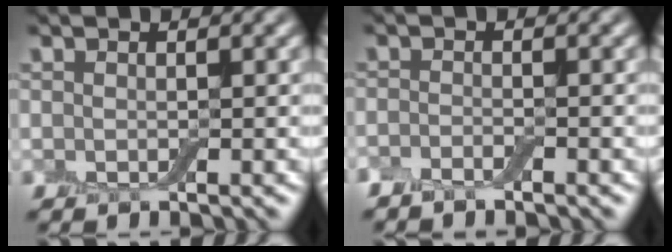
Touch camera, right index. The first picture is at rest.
{"total": 1.4, "force": [-1.3, 0.2, 0.5], "torque": [-0.014, -0.002, -0.030]}